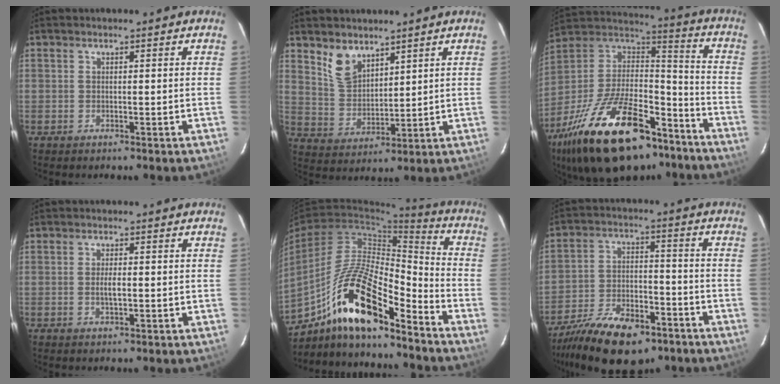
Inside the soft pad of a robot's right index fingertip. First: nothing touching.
{"total": 7.1, "force": [5.0, 3.8, 3.3], "torque": [-0.057, 0.004, 0.108]}
{"total": 32.8, "force": [-21.2, 14.3, 20.7], "torque": [-0.392, -0.004, -0.328]}
{"total": 2.5, "force": [-0.3, 1.0, 2.3], "torque": [-0.041, 0.000, -0.006]}
{"total": 18.2, "force": [-12.5, 5.1, 12.3], "torque": [-0.225, 0.005, -0.229]}
{"total": 18.0, "force": [-12.4, 8.0, 10.3], "torque": [-0.212, -0.018, -0.200]}